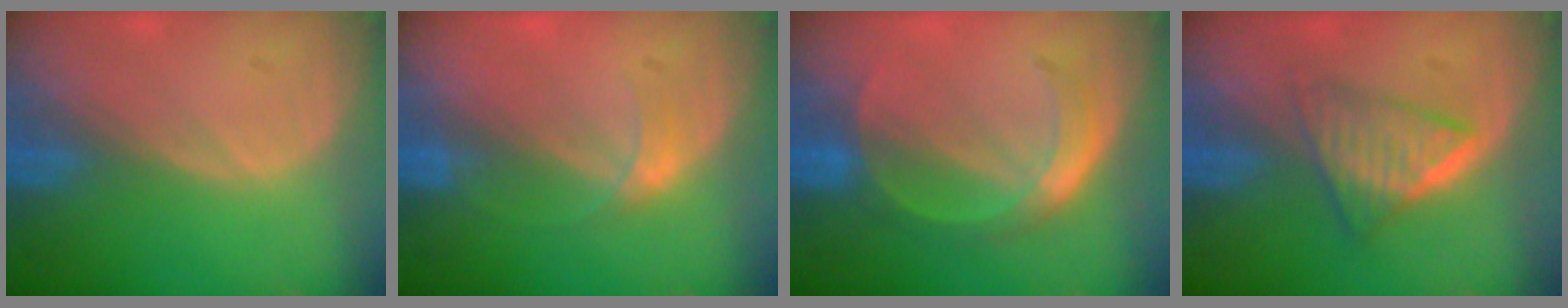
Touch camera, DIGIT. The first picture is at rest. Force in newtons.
{"total": 2.1, "press": 2.1, "slide": 0.2}
{"total": 6.0, "press": 5.2, "slide": 3.1}
{"total": 6.4, "press": 5.4, "slide": 3.4}